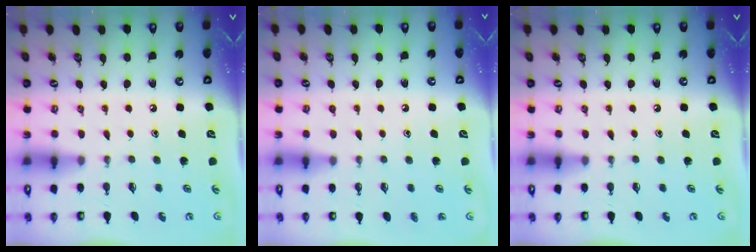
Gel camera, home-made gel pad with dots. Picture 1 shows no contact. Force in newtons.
{"total": 0.7, "press": 0.7, "slide": 0.0}
{"total": 0.0}